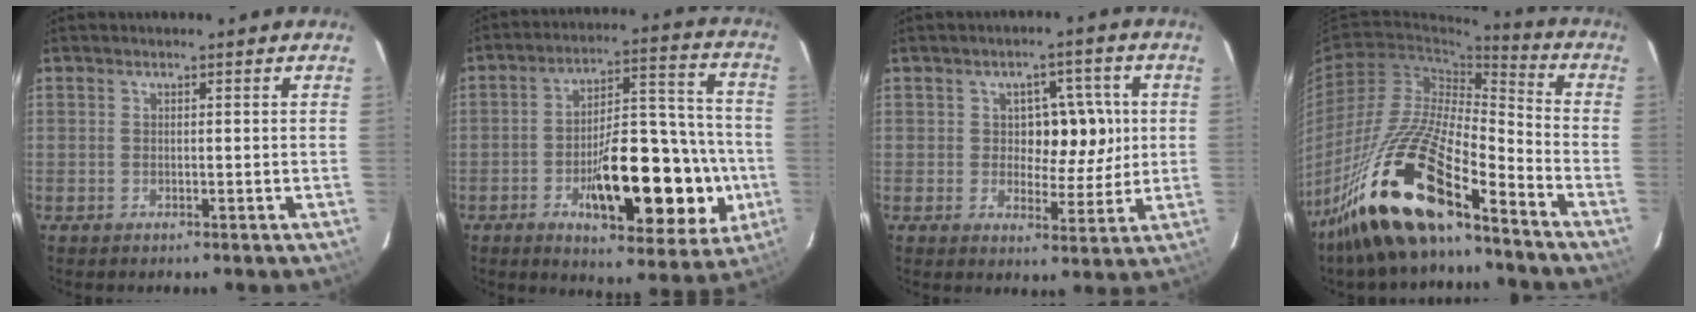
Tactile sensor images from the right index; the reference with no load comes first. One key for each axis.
{"total": 19.9, "fx": -5.9, "fy": 6.7, "fz": 17.8, "tx": -0.237, "ty": 0.024, "tz": -0.075}
{"total": 7.4, "fx": 1.0, "fy": 4.6, "fz": 5.7, "tx": -0.065, "ty": 0.019, "tz": 0.021}
{"total": 20.0, "fx": -13.8, "fy": 4.1, "fz": 13.9, "tx": -0.292, "ty": -0.028, "tz": -0.257}